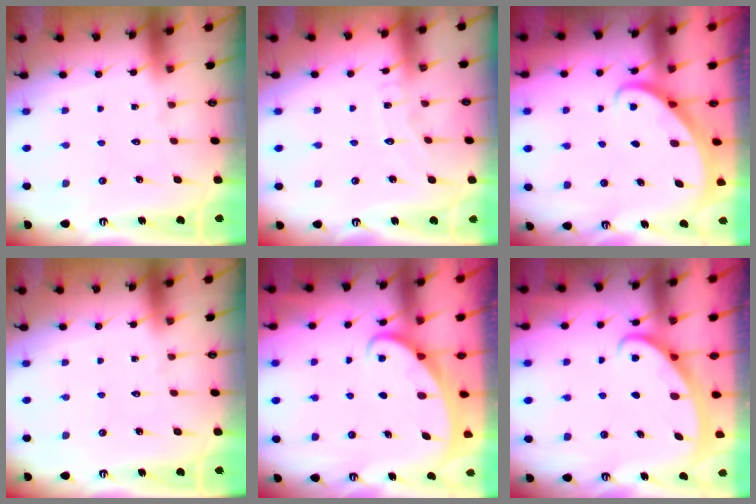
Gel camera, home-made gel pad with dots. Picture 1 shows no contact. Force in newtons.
{"total": 4.5, "press": 4.5, "slide": 0.1}
{"total": 2.8, "press": 2.8, "slide": 0.3}
{"total": 0.0}
{"total": 2.0, "press": 2.0, "slide": 0.0}
{"total": 2.8, "press": 2.8, "slide": 0.4}